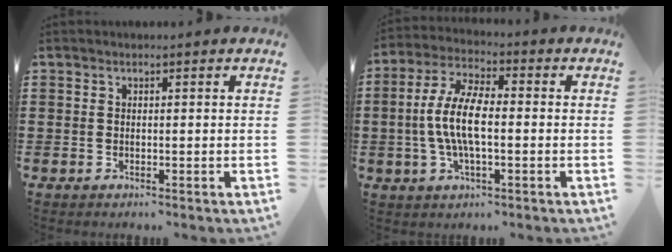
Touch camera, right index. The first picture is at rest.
{"total": 8.5, "force": [-1.0, 2.9, 8.0], "torque": [-0.182, -0.012, -0.025]}